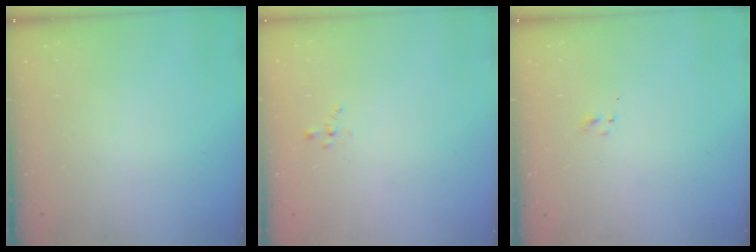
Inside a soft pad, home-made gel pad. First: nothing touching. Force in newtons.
{"total": 0.7, "press": 0.6, "slide": 0.4}
{"total": 0.7, "press": 0.7, "slide": 0.3}